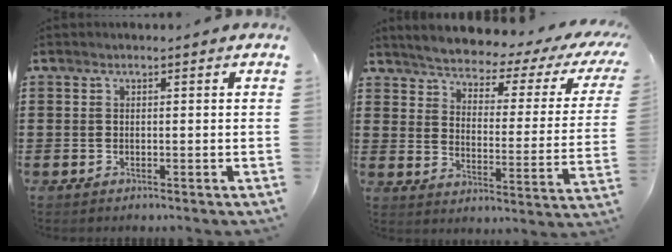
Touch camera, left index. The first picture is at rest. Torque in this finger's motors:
{"motor_torque": [2.14, 0.00, 1.05, 0.10]}